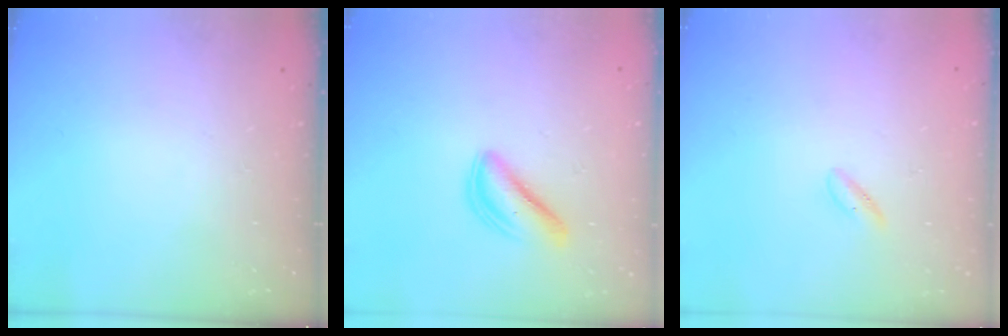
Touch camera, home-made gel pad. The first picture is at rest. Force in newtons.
{"total": 5.3, "press": 5.3, "slide": 0.5}
{"total": 2.0, "press": 1.6, "slide": 1.2}